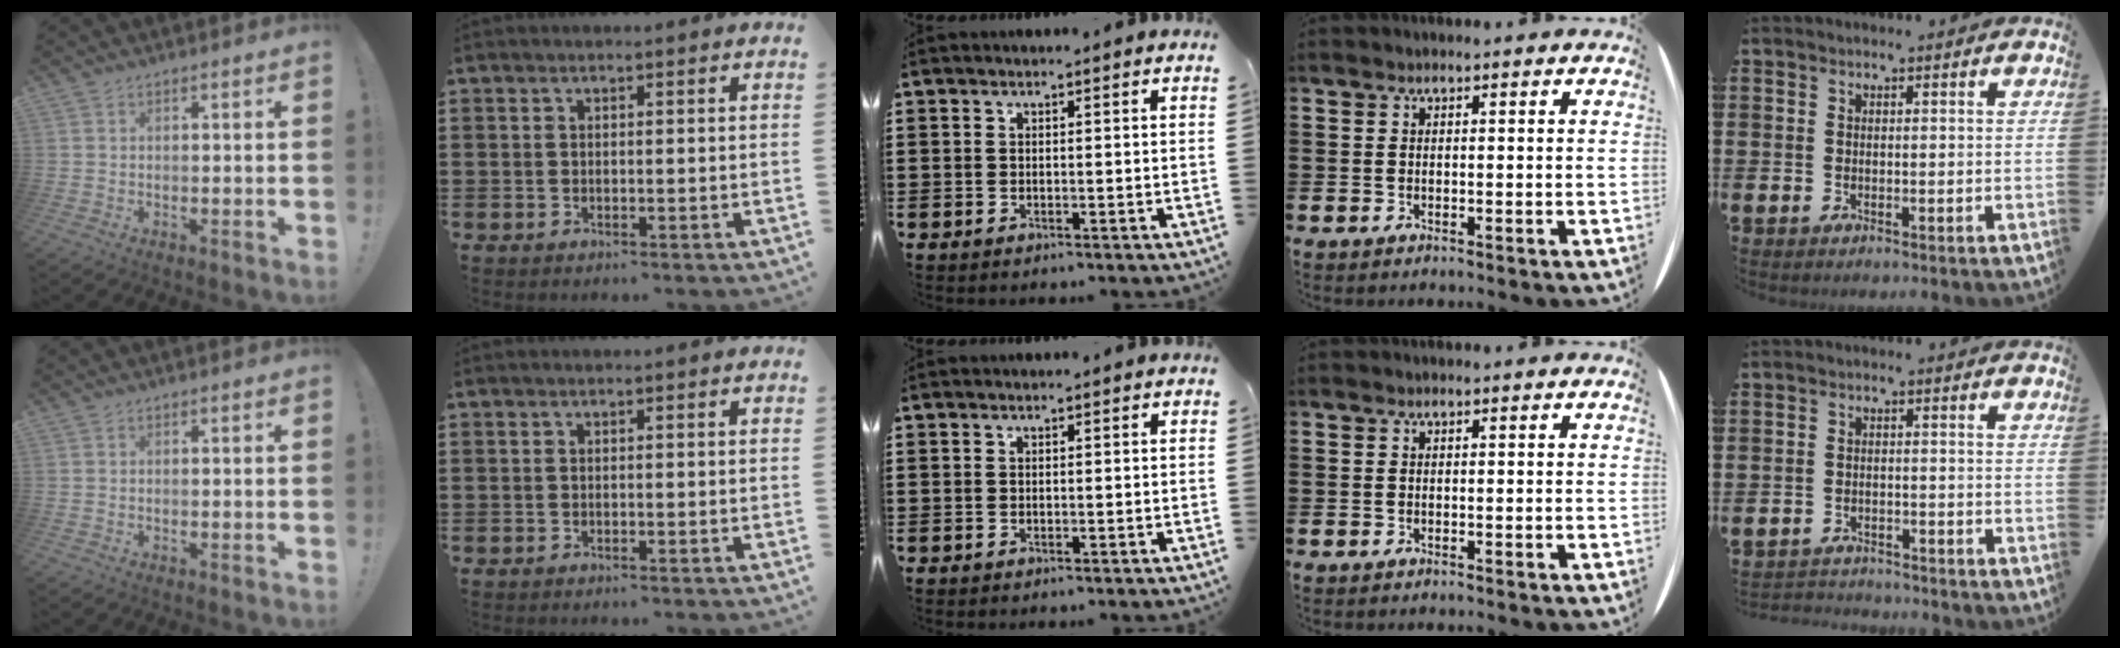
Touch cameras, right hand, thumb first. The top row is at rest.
{"little": {"total": 2.1, "force": [-2.0, 0.2, -0.3], "torque": [-0.002, 0.002, -0.046]}}